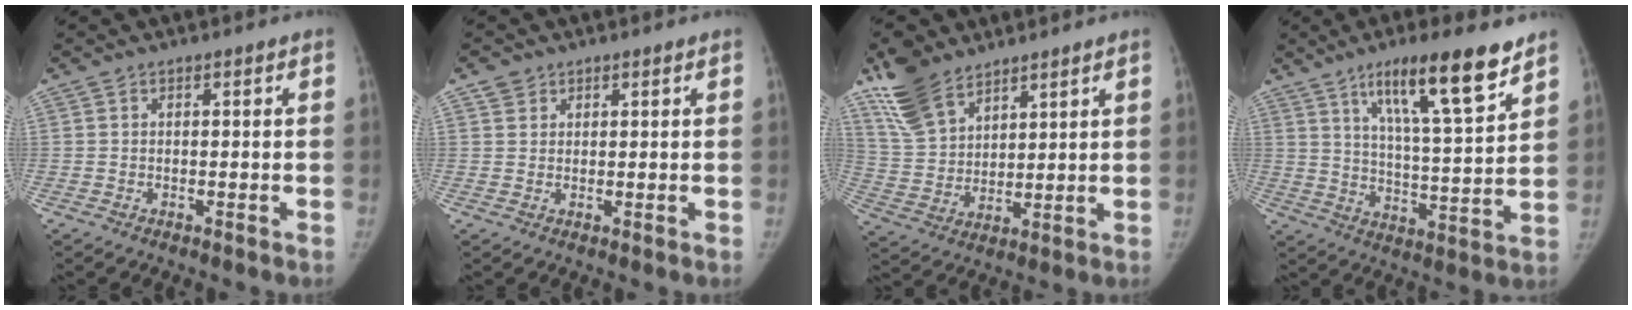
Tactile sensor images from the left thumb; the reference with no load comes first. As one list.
[{"total": 2.2, "force": [1.4, 1.6, 0.4], "torque": [0.005, -0.005, 0.022]}, {"total": 12.5, "force": [9.1, 6.4, 5.7], "torque": [-0.099, -0.031, 0.188]}, {"total": 16.7, "force": [10.5, 2.8, 12.7], "torque": [-0.190, -0.055, 0.176]}]